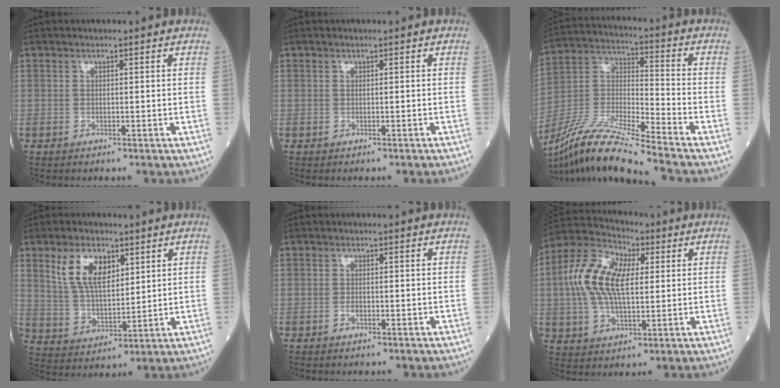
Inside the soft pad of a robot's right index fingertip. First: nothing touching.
{"total": 0.0}
{"total": 15.3, "force": [-13.2, -1.3, 7.6], "torque": [-0.155, -0.008, -0.250]}
{"total": 8.8, "force": [4.3, 4.3, 6.4], "torque": [-0.130, 0.011, 0.090]}
{"total": 0.8, "force": [-0.3, 0.3, 0.7], "torque": [-0.013, 0.001, -0.005]}
{"total": 13.1, "force": [2.3, 6.4, 11.2], "torque": [-0.251, 0.033, 0.041]}